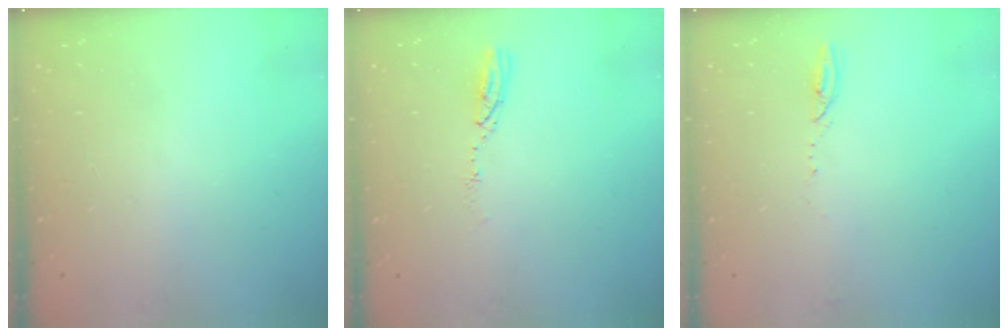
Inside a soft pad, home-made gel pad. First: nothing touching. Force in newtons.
{"total": 3.5, "press": 3.5, "slide": 0.3}
{"total": 3.3, "press": 3.3, "slide": 0.4}